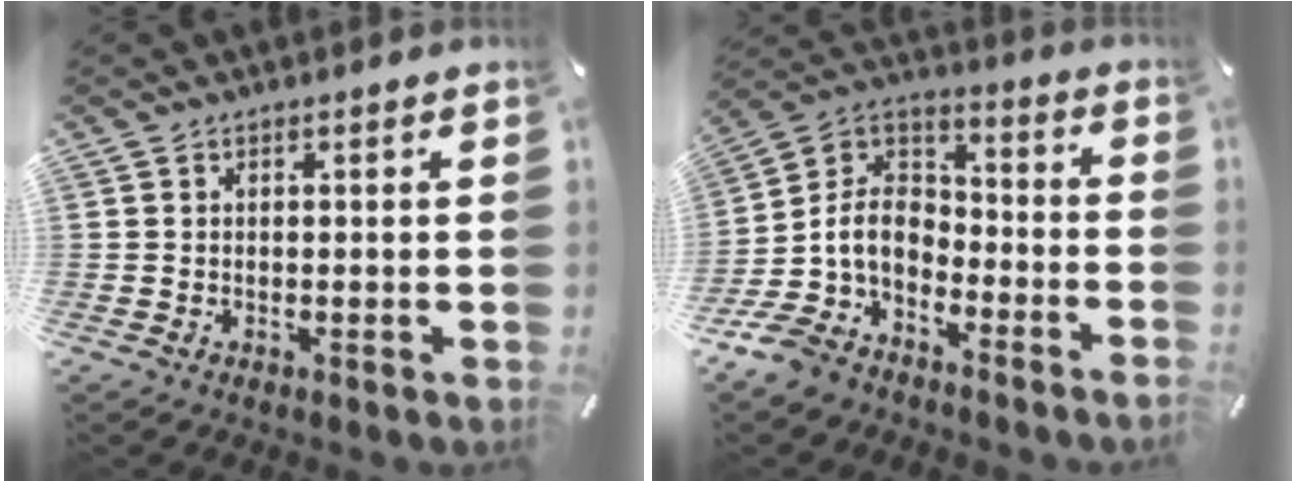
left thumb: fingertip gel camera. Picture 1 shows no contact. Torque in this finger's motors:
{"motor_torque": [0.87, 3.13, 0.82, 0.81, 0.13]}